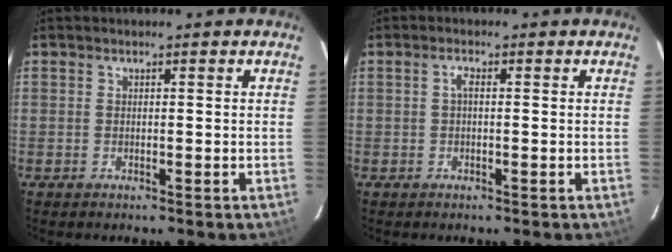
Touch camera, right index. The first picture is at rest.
{"total": 1.3, "force": [0.0, 0.5, 1.2], "torque": [-0.024, 0.006, -0.001]}